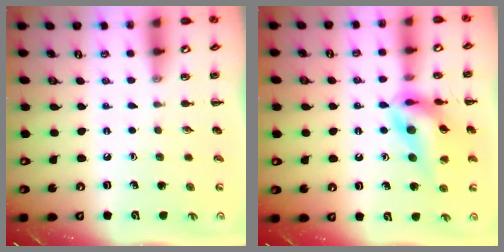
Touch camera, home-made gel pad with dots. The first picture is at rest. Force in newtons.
{"total": 16.0, "press": 15.7, "slide": 2.7}